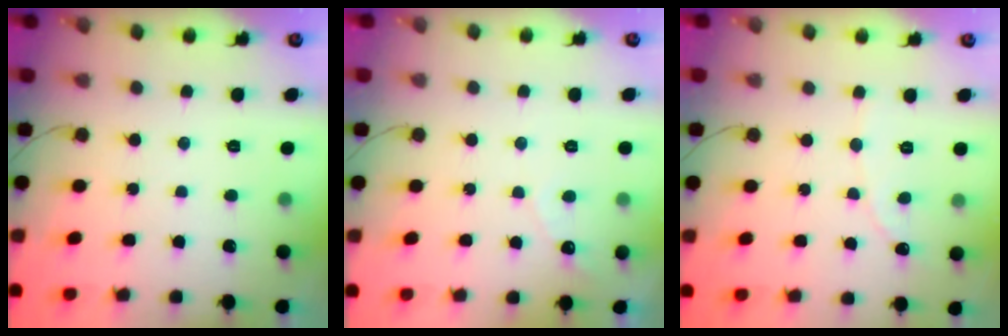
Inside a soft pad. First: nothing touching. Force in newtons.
{"total": 2.5, "press": 2.5, "slide": 0.1}
{"total": 1.8, "press": 1.8, "slide": 0.1}